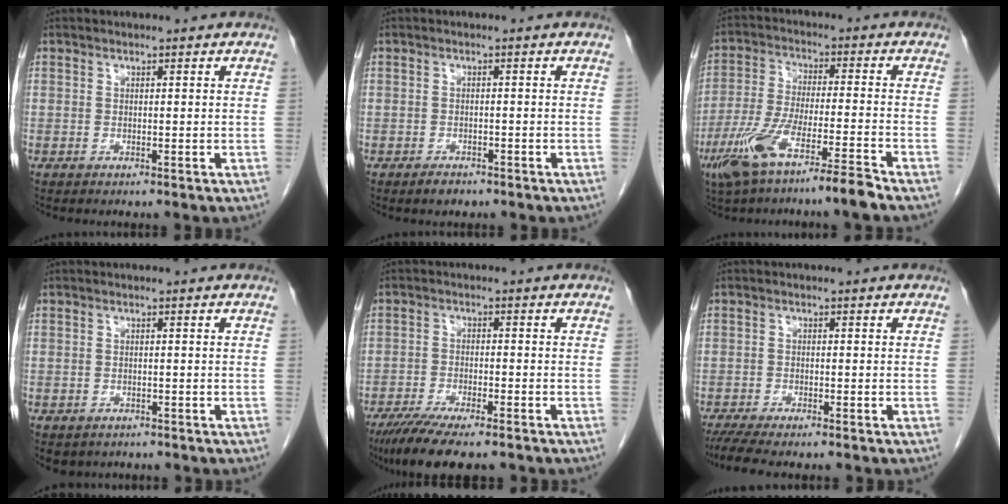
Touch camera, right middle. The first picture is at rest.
{"total": 1.8, "force": [-1.4, 0.9, 0.7], "torque": [-0.016, 0.000, -0.016]}
{"total": 10.9, "force": [-7.3, 0.0, 8.1], "torque": [-0.163, -0.020, -0.139]}
{"total": 3.4, "force": [-2.5, 2.2, 0.7], "torque": [-0.008, 0.002, -0.030]}
{"total": 10.7, "force": [-8.5, 1.9, 6.3], "torque": [-0.096, -0.020, -0.134]}
{"total": 6.5, "force": [-5.4, 0.9, 3.5], "torque": [-0.054, -0.014, -0.087]}